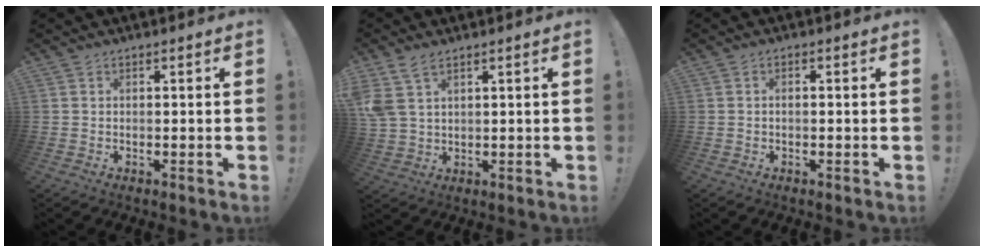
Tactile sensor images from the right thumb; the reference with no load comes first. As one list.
[{"total": 7.1, "force": [4.3, 3.7, 4.3], "torque": [-0.078, -0.010, 0.089]}, {"total": 1.0, "force": [-0.5, 0.4, 0.8], "torque": [-0.019, 0.005, -0.007]}]